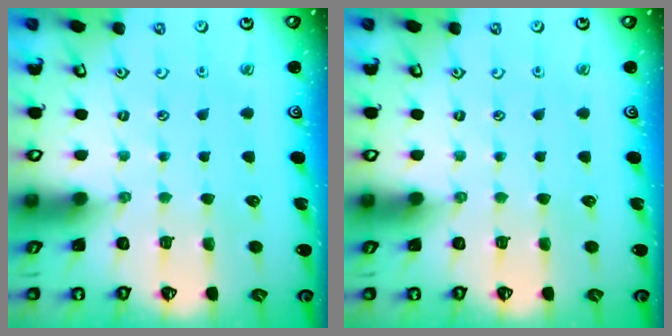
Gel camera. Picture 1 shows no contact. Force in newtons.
{"total": 0.0}